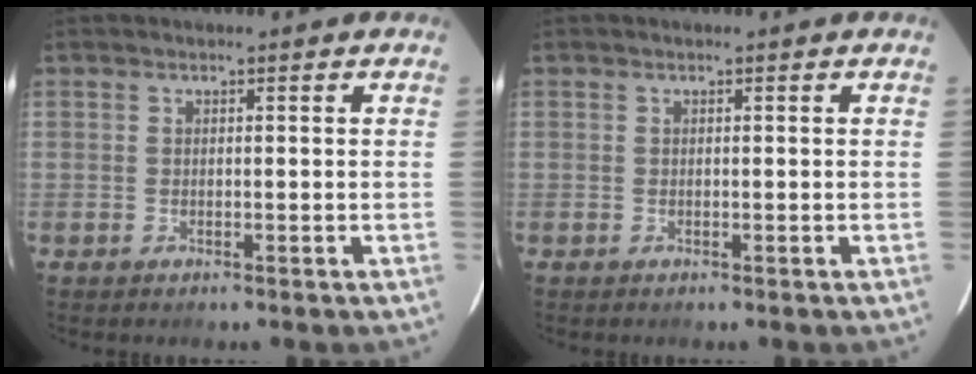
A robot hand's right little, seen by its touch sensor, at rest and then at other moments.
{"total": 0.0}